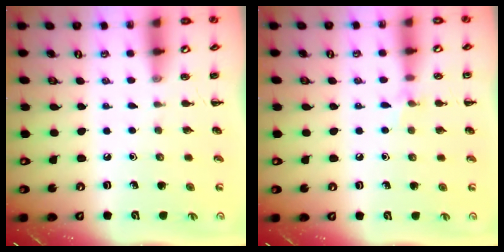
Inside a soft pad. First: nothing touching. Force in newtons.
{"total": 5.1, "press": 4.9, "slide": 1.5}